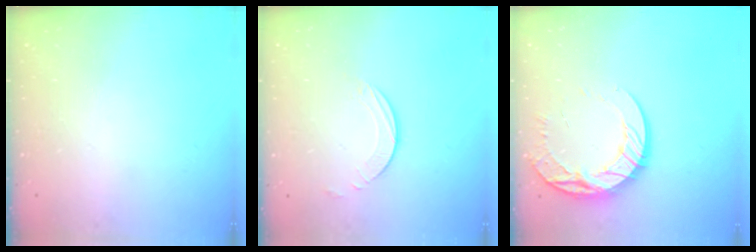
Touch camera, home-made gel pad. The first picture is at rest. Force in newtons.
{"total": 1.7, "press": 1.7, "slide": 0.2}
{"total": 14.7, "press": 14.6, "slide": 1.3}